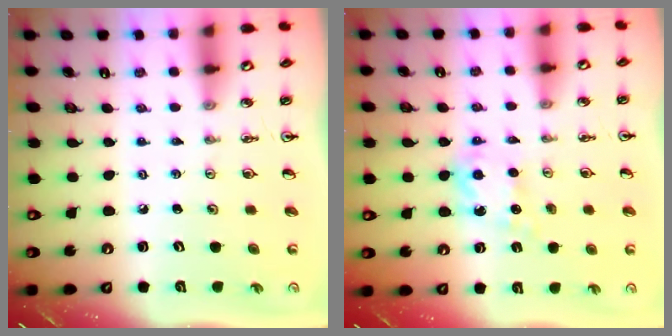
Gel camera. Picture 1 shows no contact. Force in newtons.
{"total": 7.4, "press": 7.4, "slide": 0.5}